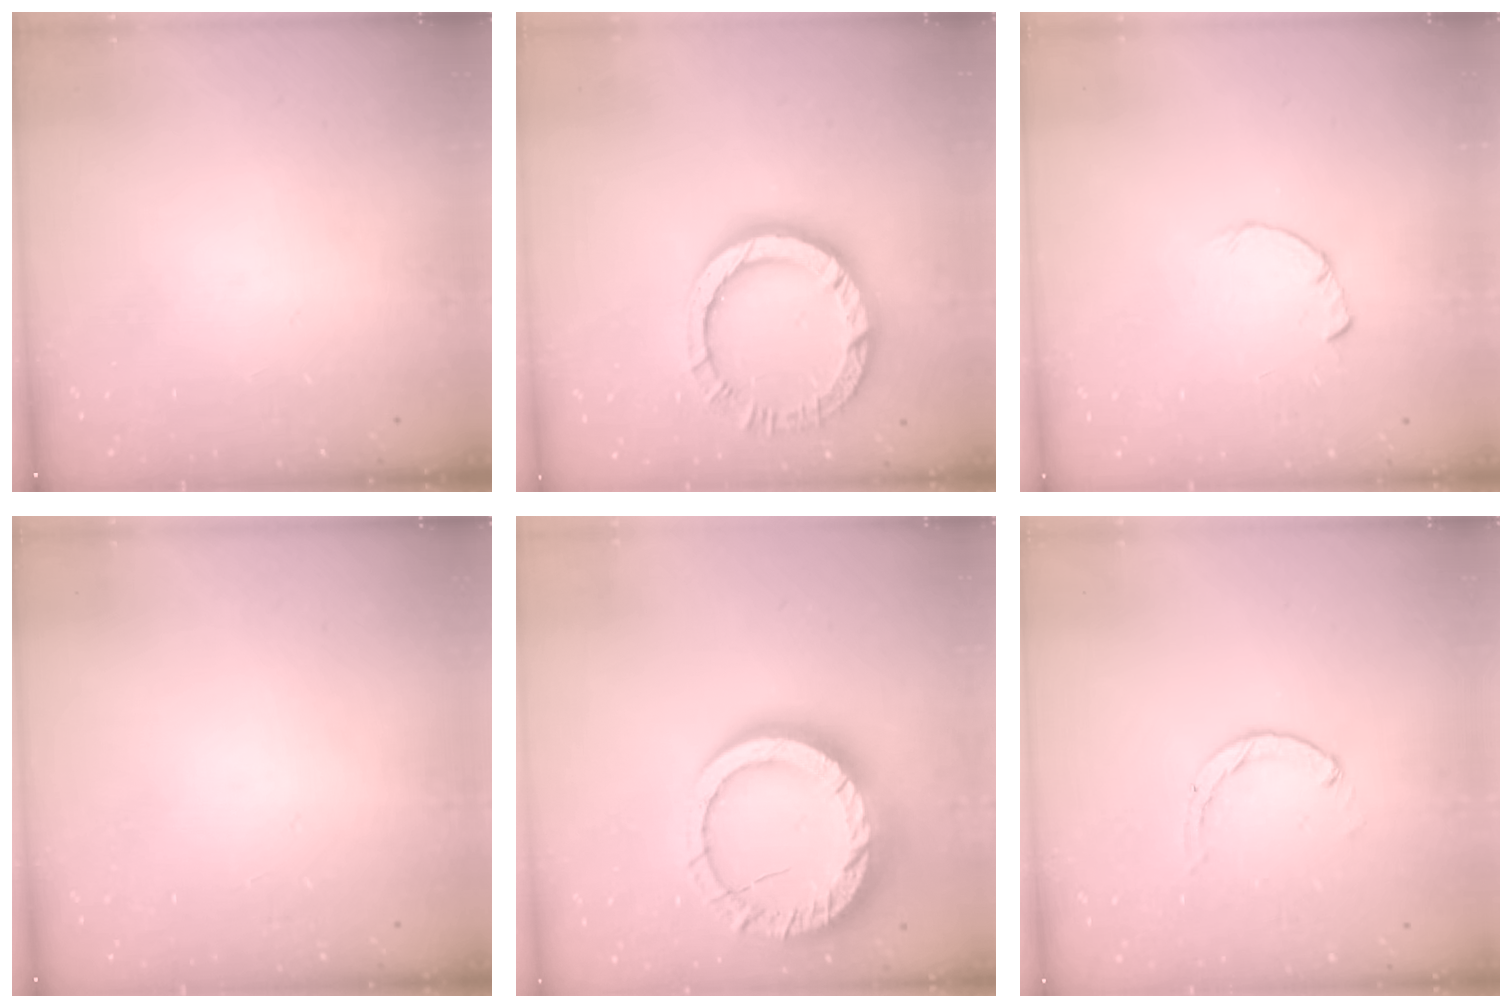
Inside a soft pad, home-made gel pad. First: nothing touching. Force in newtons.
{"total": 13.2, "press": 13.1, "slide": 1.6}
{"total": 0.8, "press": 0.8, "slide": 0.2}
{"total": 2.5, "press": 2.5, "slide": 0.2}
{"total": 20.2, "press": 20.1, "slide": 2.0}
{"total": 0.0}